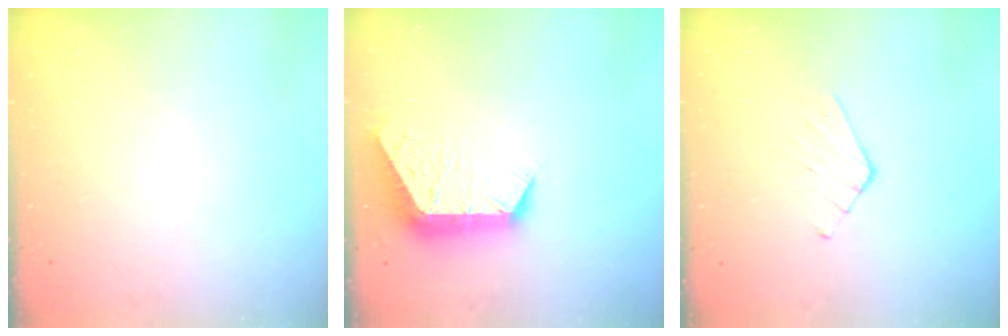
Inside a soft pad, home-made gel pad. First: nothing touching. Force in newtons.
{"total": 11.3, "press": 11.2, "slide": 1.0}
{"total": 3.4, "press": 3.4, "slide": 0.3}